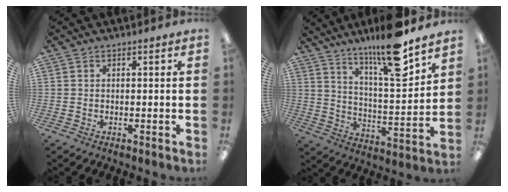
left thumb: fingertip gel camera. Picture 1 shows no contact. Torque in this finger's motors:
{"motor_torque": [0.39, 0.22, 0.66, -1.24, 0.08]}